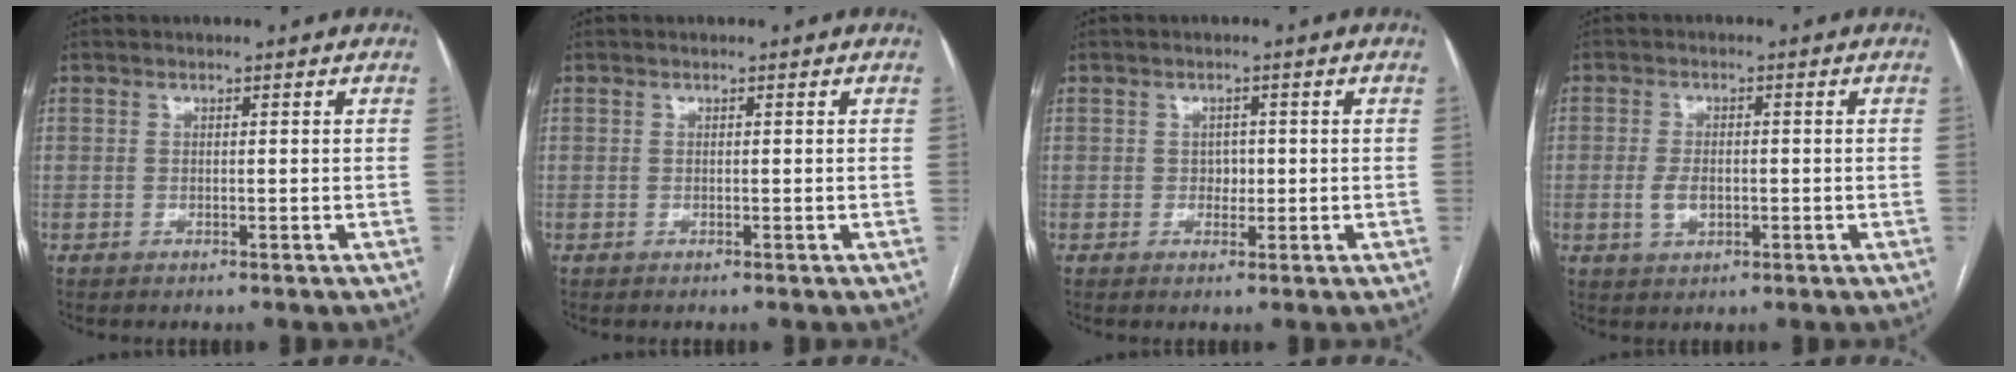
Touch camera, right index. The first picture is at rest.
{"total": 0.0}
{"total": 1.7, "force": [-0.1, 1.4, 1.0], "torque": [-0.013, 0.003, 0.000]}
{"total": 3.2, "force": [-0.6, 1.9, 2.6], "torque": [-0.052, 0.001, -0.008]}